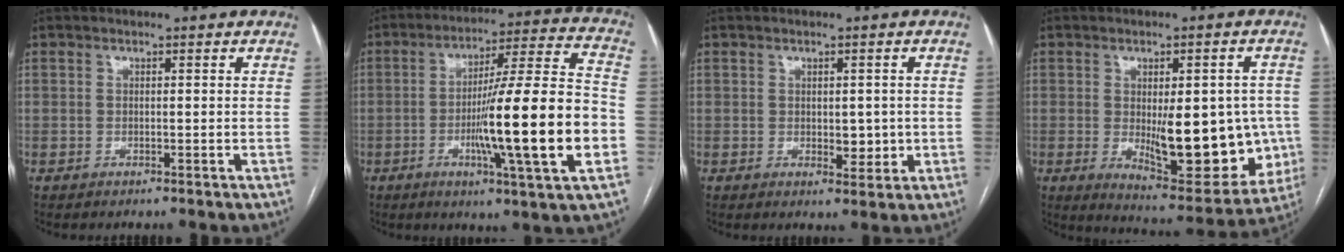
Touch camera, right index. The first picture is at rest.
{"total": 20.2, "force": [-4.7, -0.1, 19.7], "torque": [-0.295, -0.002, -0.075]}
{"total": 3.3, "force": [-0.2, 1.9, 2.7], "torque": [-0.032, -0.003, 0.005]}
{"total": 17.1, "force": [-2.0, 6.3, 15.7], "torque": [-0.195, -0.006, -0.005]}